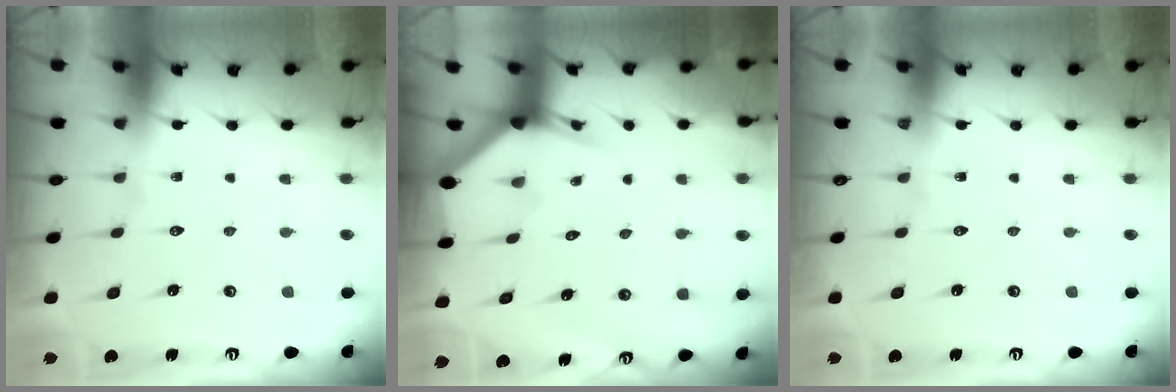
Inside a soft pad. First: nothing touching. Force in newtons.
{"total": 3.1, "press": 3.1, "slide": 0.1}
{"total": 0.0}